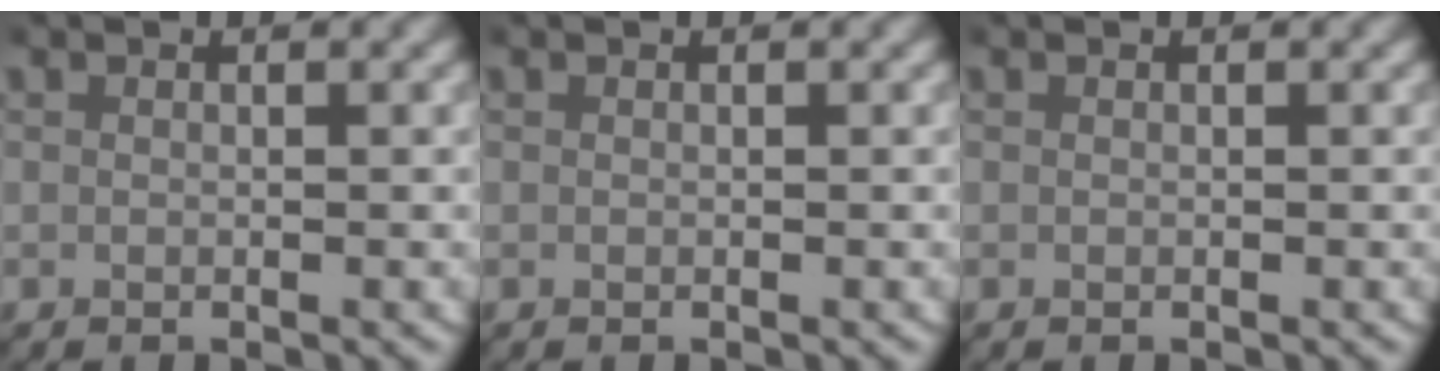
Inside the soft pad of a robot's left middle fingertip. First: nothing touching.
{"total": 0.0}
{"total": 0.0}